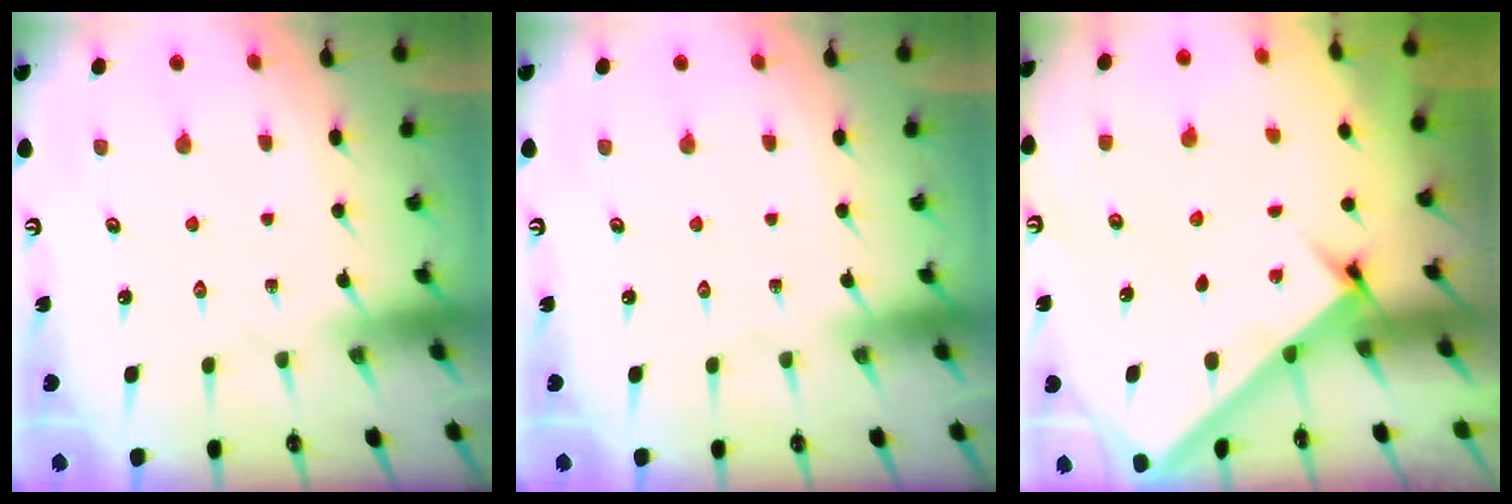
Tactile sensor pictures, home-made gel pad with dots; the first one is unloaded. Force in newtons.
{"total": 0.0}
{"total": 2.4, "press": 2.4, "slide": 0.2}